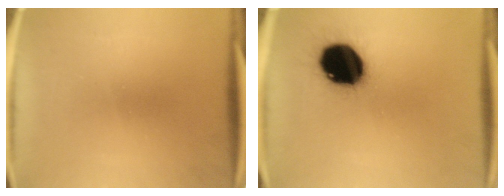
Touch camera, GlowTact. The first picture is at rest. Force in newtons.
{"total": 19.8}